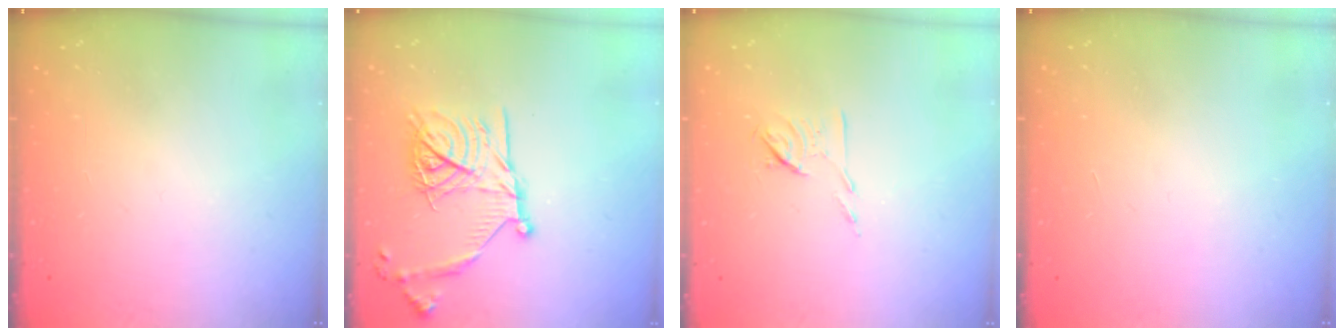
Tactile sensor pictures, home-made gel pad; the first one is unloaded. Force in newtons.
{"total": 19.4, "press": 19.3, "slide": 1.5}
{"total": 6.4, "press": 6.3, "slide": 1.2}
{"total": 1.5, "press": 1.5, "slide": 0.1}